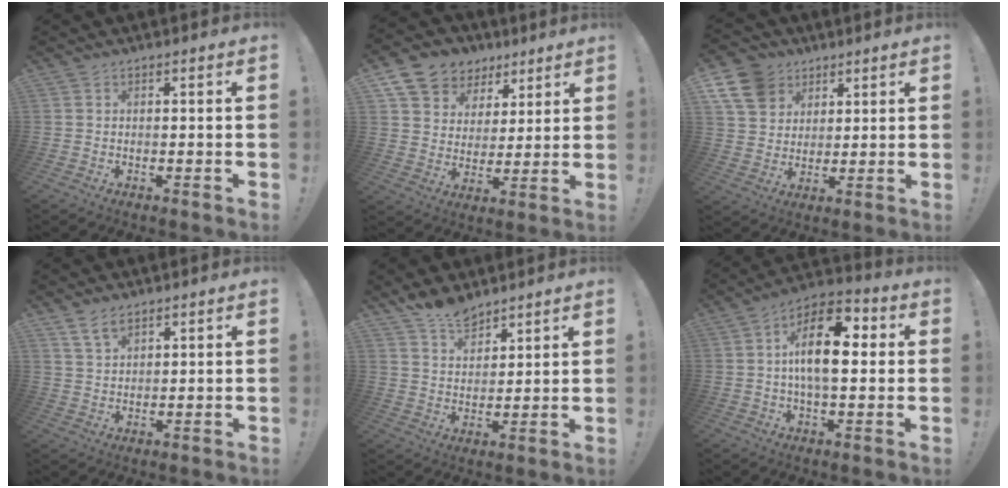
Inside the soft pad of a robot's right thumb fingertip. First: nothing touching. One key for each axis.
{"total": 11.8, "fx": 7.2, "fy": 8.8, "fz": 3.0, "tx": -0.053, "ty": -0.048, "tz": 0.147}
{"total": 12.9, "fx": 6.6, "fy": 10.0, "fz": 4.8, "tx": -0.088, "ty": -0.036, "tz": 0.132}
{"total": 5.0, "fx": 3.5, "fy": 2.4, "fz": 2.7, "tx": -0.048, "ty": -0.014, "tz": 0.067}
{"total": 8.5, "fx": 7.4, "fy": 3.6, "fz": 2.3, "tx": -0.043, "ty": -0.049, "tz": 0.141}
{"total": 16.5, "fx": 2.0, "fy": 8.0, "fz": 14.3, "tx": -0.247, "ty": 0.007, "tz": 0.026}